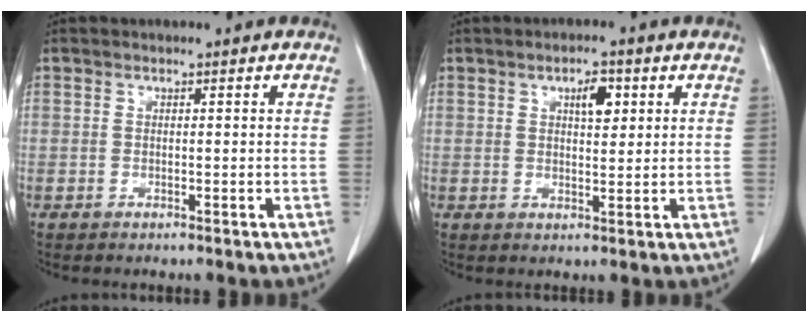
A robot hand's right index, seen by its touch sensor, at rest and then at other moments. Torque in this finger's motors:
{"motor_torque": [0.12, 0.11, 0.03, 0.02]}